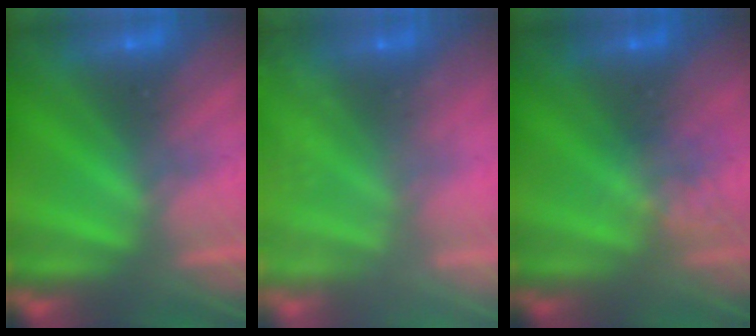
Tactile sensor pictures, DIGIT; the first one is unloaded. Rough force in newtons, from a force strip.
{"total": 6.1}
{"total": 2.0}